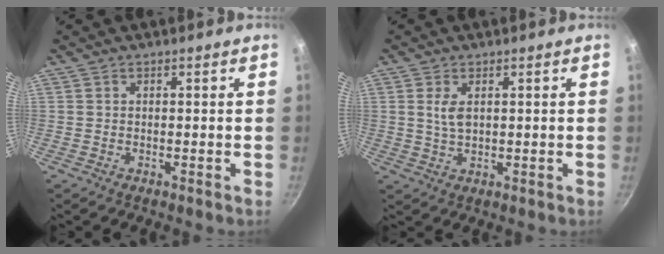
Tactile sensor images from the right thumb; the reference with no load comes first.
{"total": 3.7, "force": [1.0, 2.0, 2.9], "torque": [-0.053, -0.006, 0.020]}